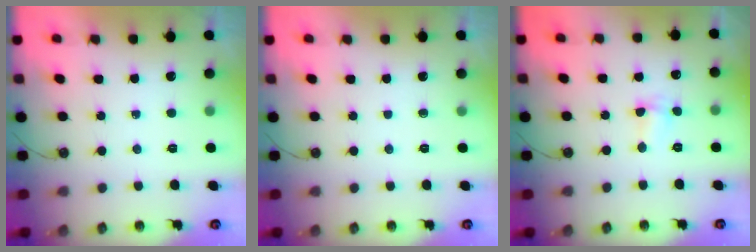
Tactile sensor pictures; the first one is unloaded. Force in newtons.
{"total": 0.0}
{"total": 1.7, "press": 1.5, "slide": 0.7}